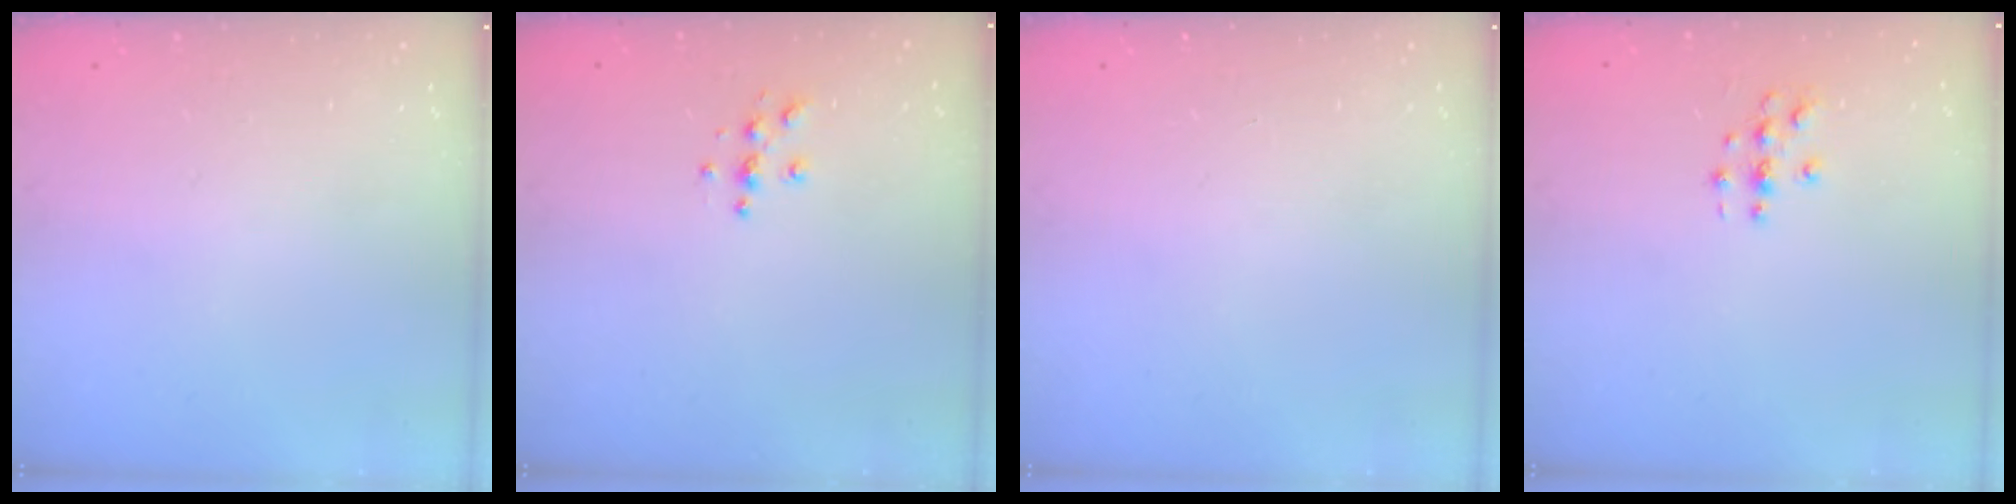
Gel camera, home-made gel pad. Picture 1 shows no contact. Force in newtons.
{"total": 5.0, "press": 5.0, "slide": 0.4}
{"total": 0.0}
{"total": 2.8, "press": 2.8, "slide": 0.3}